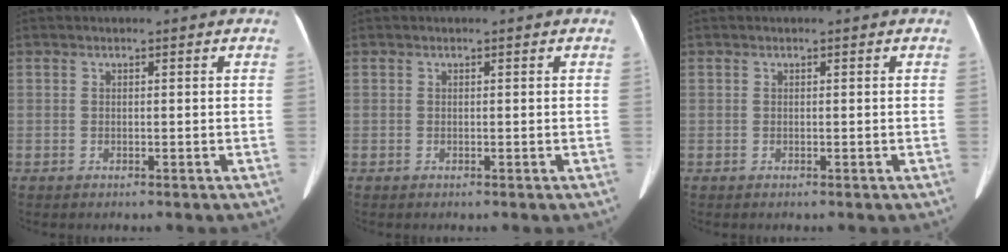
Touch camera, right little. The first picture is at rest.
{"total": 0.0}
{"total": 0.0}